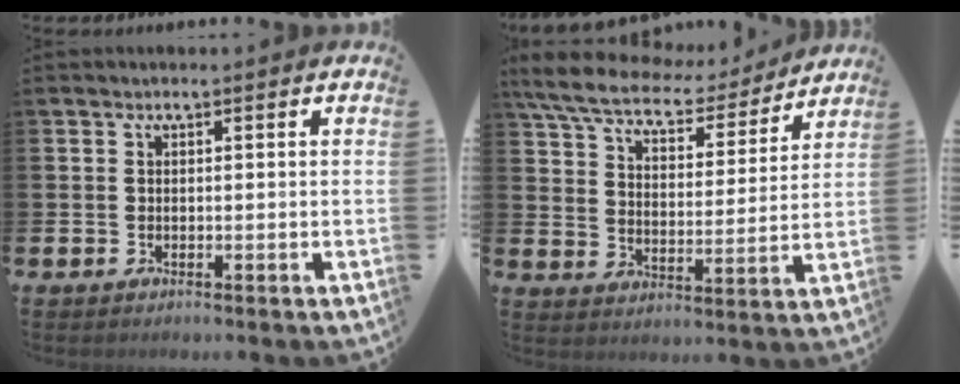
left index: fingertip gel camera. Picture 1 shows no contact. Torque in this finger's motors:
{"motor_torque": [1.19, -0.95, 0.42, 0.20]}